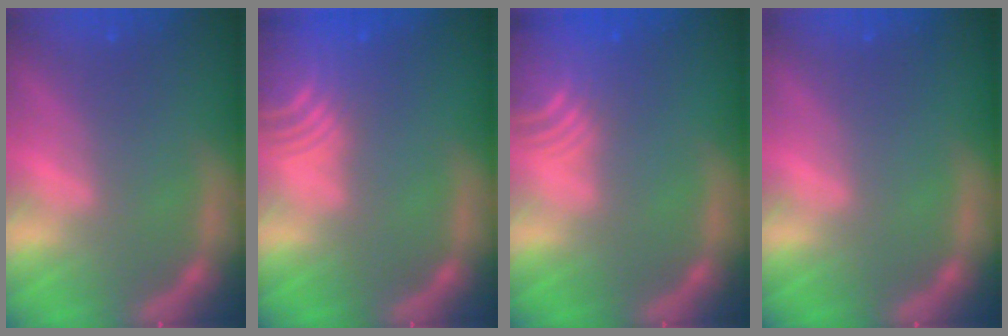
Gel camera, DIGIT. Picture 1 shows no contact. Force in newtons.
{"total": 9.6}
{"total": 7.5}
{"total": 0.0}